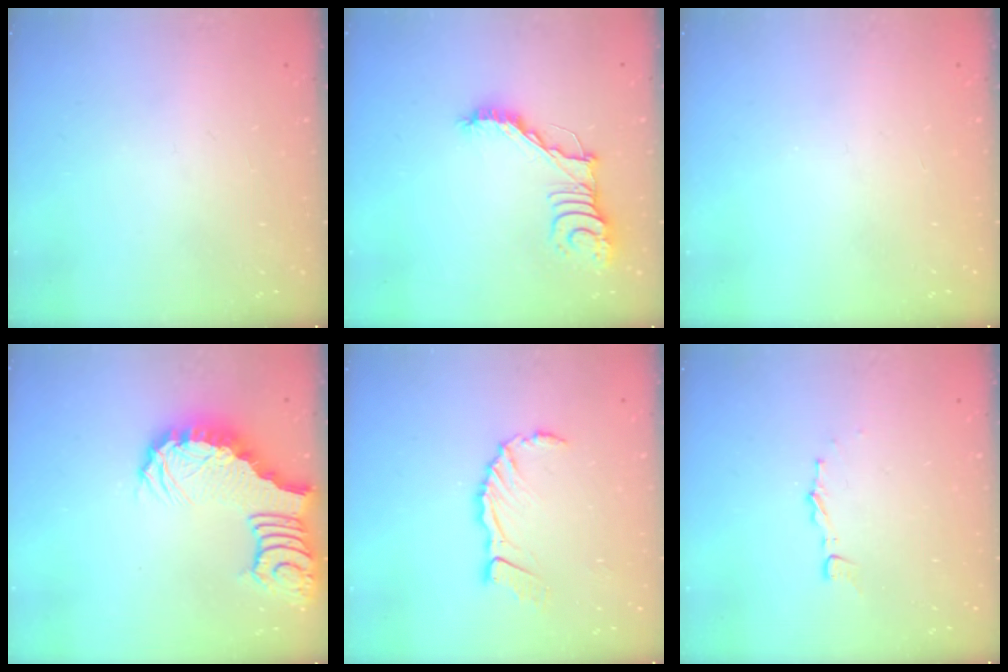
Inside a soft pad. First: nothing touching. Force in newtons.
{"total": 13.1, "press": 13.1, "slide": 0.4}
{"total": 1.9, "press": 1.7, "slide": 0.8}
{"total": 4.0, "press": 4.0, "slide": 0.7}
{"total": 8.0, "press": 7.9, "slide": 0.8}
{"total": 2.6, "press": 2.6, "slide": 0.2}